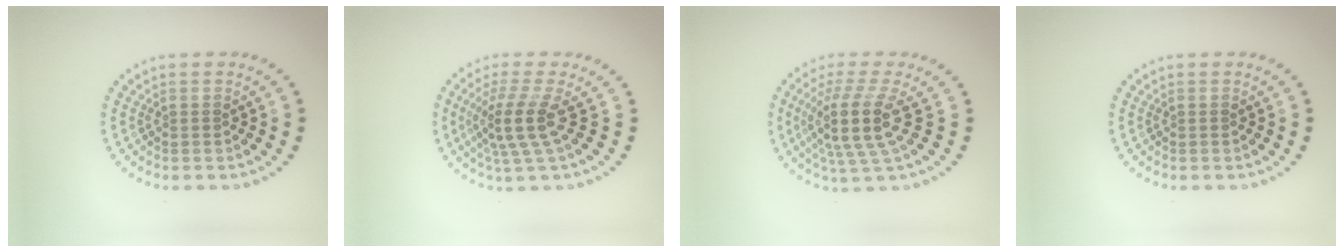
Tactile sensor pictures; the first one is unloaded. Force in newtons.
{"total": 3.7, "press": 2.6, "slide": 2.6}
{"total": 4.9, "press": 3.8, "slide": 3.1}
{"total": 0.0}